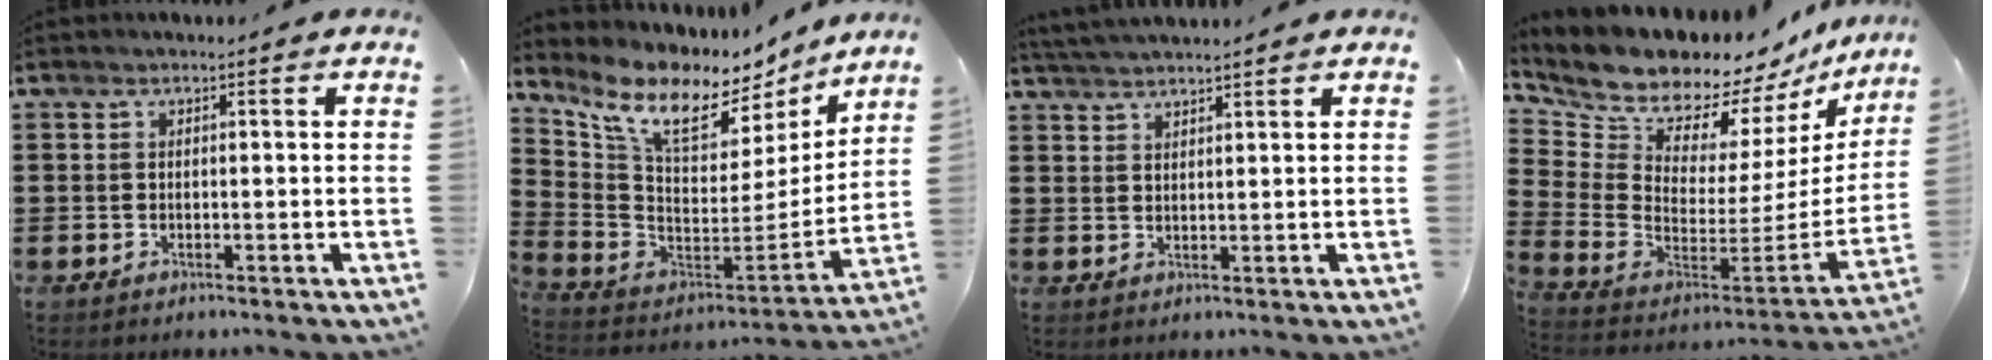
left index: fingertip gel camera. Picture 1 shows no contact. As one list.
[{"total": 10.7, "force": [7.9, 4.2, 5.8], "torque": [-0.138, -0.058, 0.134]}, {"total": 2.7, "force": [2.7, -0.2, 0.4], "torque": [-0.014, -0.003, 0.052]}, {"total": 11.0, "force": [10.3, 3.5, 1.6], "torque": [-0.098, -0.086, 0.187]}]